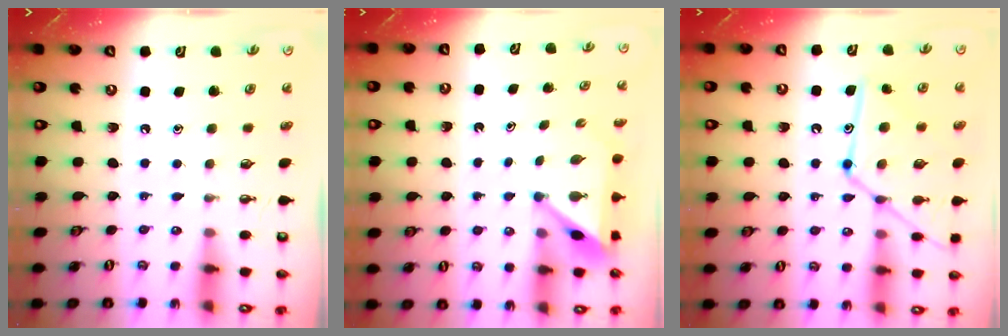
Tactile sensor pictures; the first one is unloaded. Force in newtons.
{"total": 5.2, "press": 5.1, "slide": 0.5}
{"total": 15.6, "press": 15.5, "slide": 1.2}